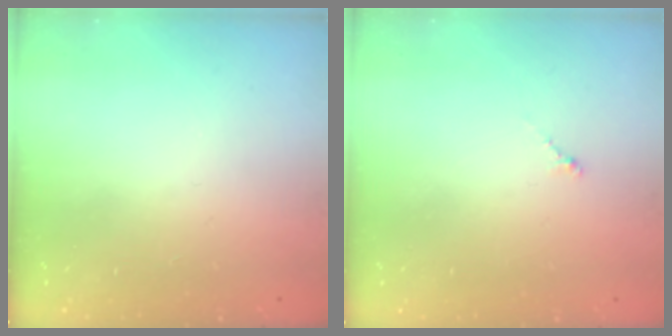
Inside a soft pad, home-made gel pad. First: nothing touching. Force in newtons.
{"total": 0.8, "press": 0.6, "slide": 0.4}